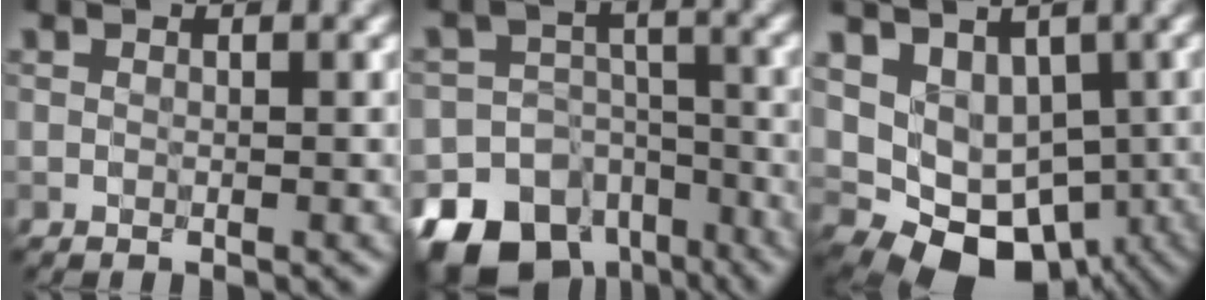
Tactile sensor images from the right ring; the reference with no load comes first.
{"total": 15.5, "force": [-10.4, 10.6, 4.5], "torque": [-0.082, -0.046, -0.160]}
{"total": 9.2, "force": [-1.2, 7.6, 5.0], "torque": [-0.066, -0.014, -0.012]}